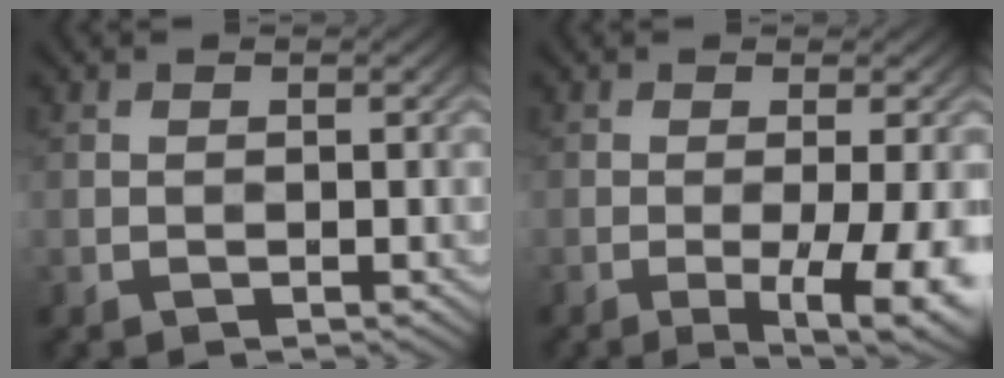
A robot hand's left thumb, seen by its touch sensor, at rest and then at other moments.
{"total": 7.6, "force": [-2.4, 1.7, 7.0], "torque": [-0.106, -0.009, -0.026]}